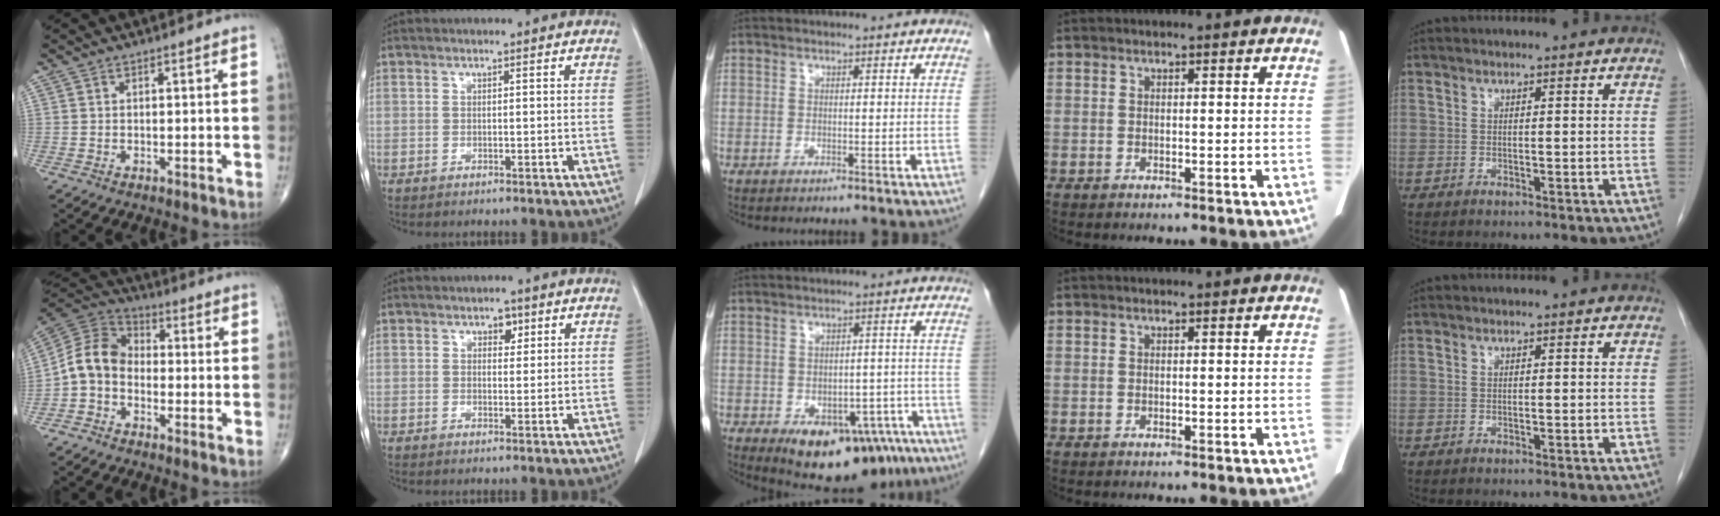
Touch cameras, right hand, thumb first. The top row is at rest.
{"thumb": {"total": 8.6, "force": [-2.3, 6.6, 4.9], "torque": [-0.083, 0.042, -0.062]}, "index": {"total": 1.9, "force": [1.0, 1.2, 1.0], "torque": [-0.012, 0.002, 0.015]}, "middle": {"total": 15.3, "force": [-8.8, 8.6, 9.0], "torque": [-0.114, 0.009, -0.108]}}